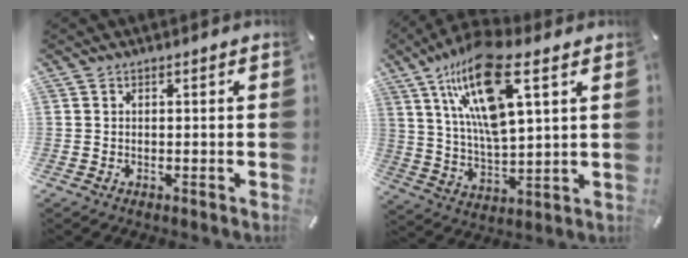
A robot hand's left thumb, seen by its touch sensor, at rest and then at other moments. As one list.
[{"total": 17.9, "force": [9.3, 5.6, 14.2], "torque": [-0.302, -0.035, 0.149]}]